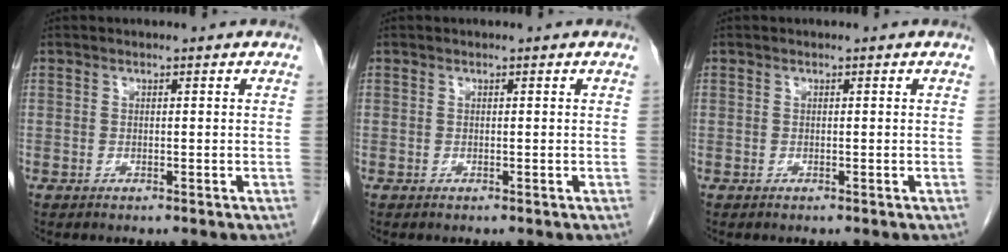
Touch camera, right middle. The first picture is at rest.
{"total": 0.0}
{"total": 0.0}